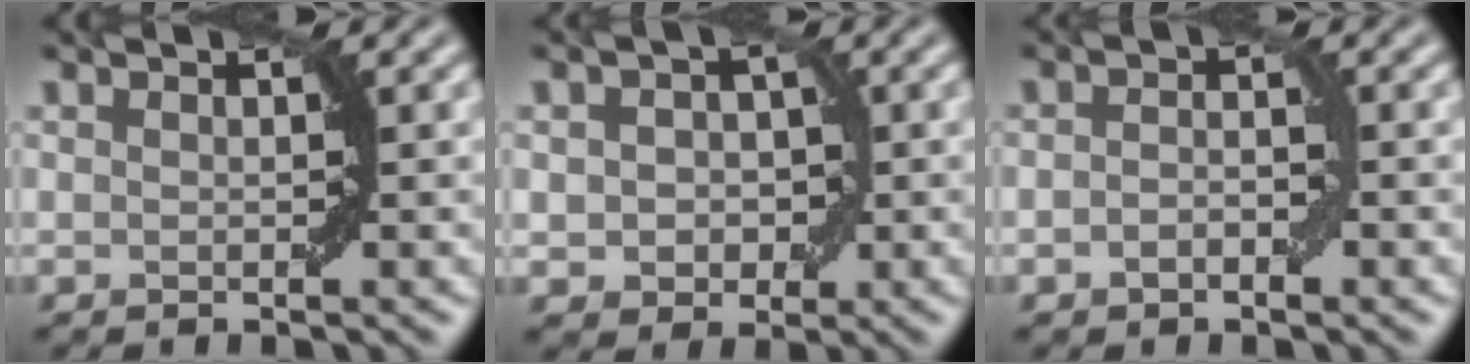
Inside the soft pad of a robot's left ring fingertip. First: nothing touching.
{"total": 3.2, "force": [-0.1, 2.6, 1.9], "torque": [-0.025, -0.002, -0.003]}
{"total": 1.6, "force": [-0.6, 0.9, 1.2], "torque": [-0.022, 0.003, -0.013]}